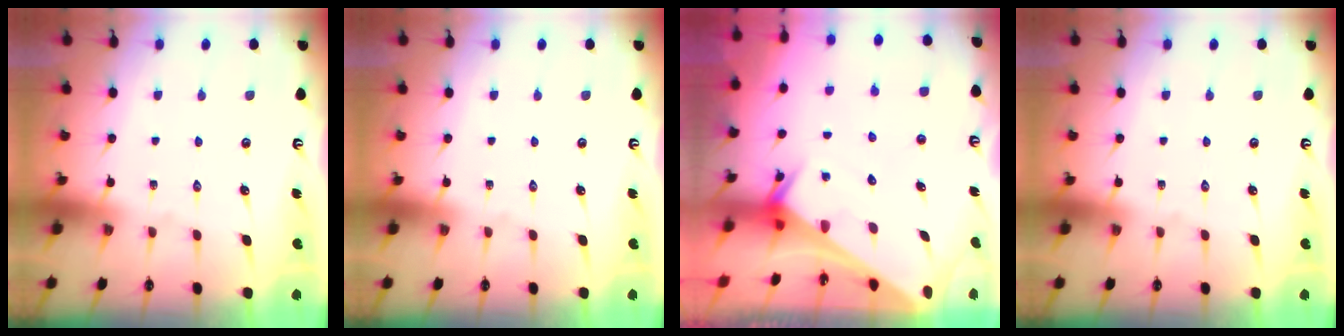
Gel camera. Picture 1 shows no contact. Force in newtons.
{"total": 0.0}
{"total": 2.4, "press": 2.4, "slide": 0.2}
{"total": 0.0}